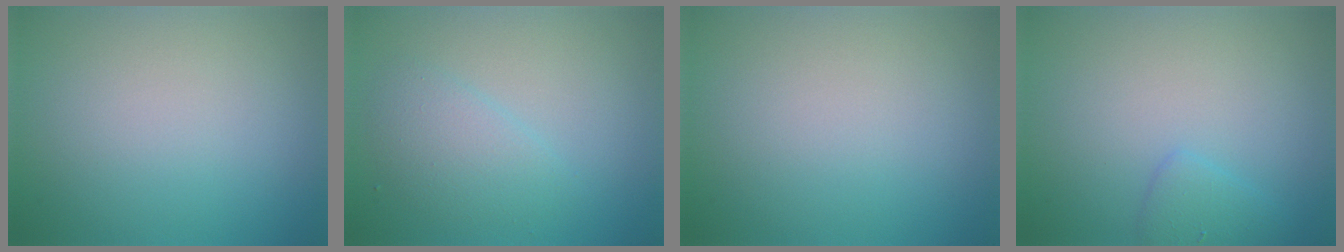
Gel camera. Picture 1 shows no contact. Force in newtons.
{"total": 2.5, "press": 2.5, "slide": 0.1}
{"total": 0.0}
{"total": 1.6, "press": 1.6, "slide": 0.1}